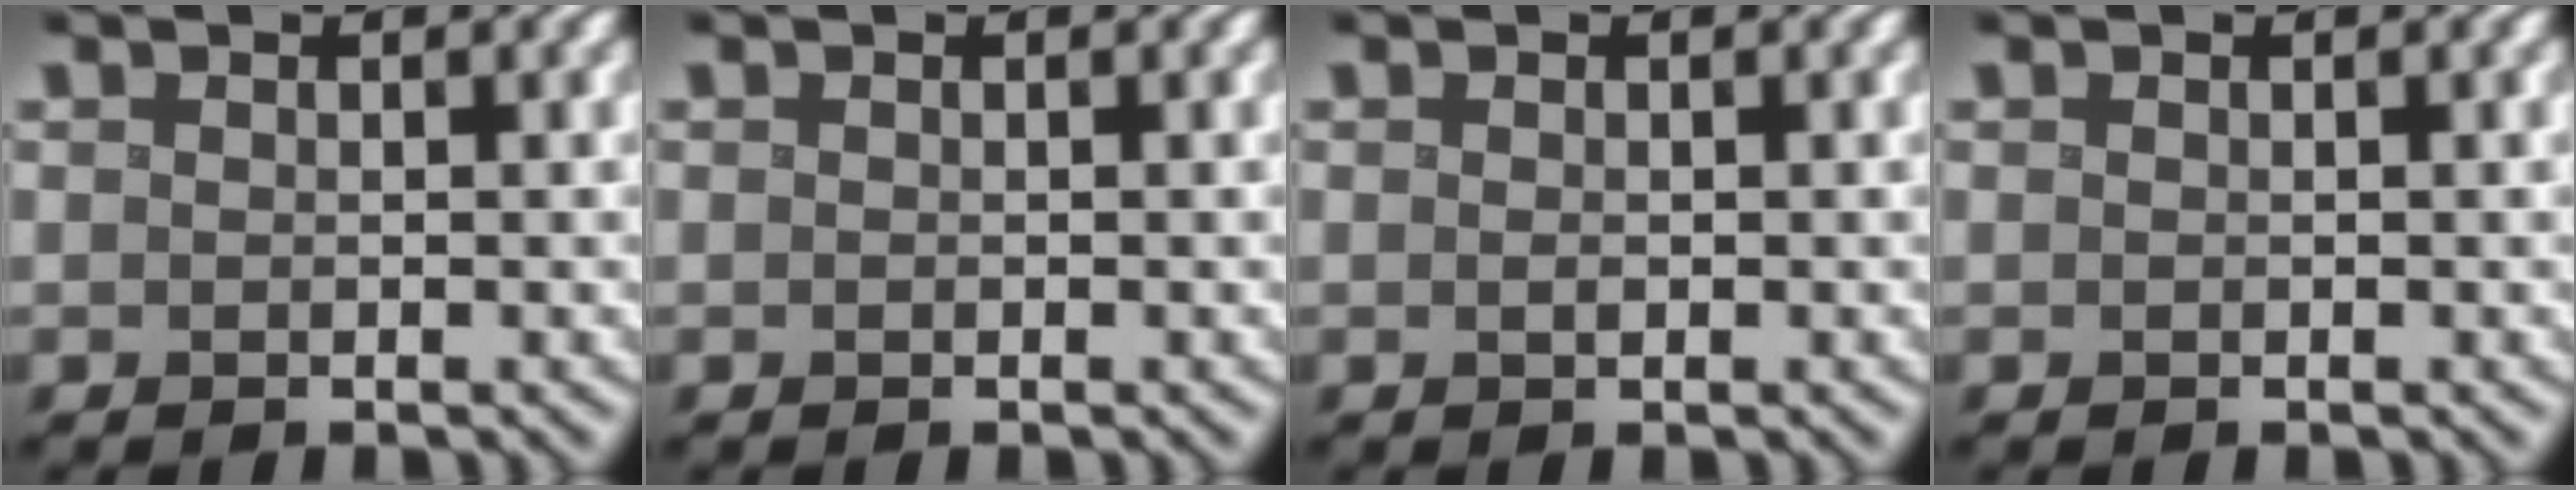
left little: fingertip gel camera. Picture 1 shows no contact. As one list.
[{"total": 0.0}, {"total": 0.0}, {"total": 0.0}]